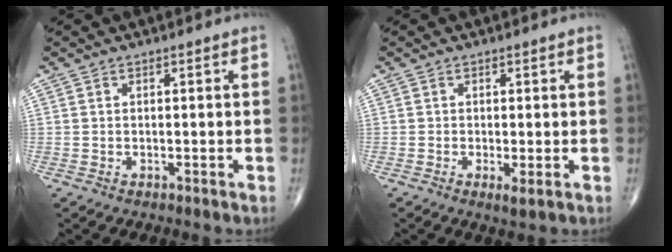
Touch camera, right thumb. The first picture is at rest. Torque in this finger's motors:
{"motor_torque": [-0.06, 0.09, -0.15, -0.24, -0.01]}